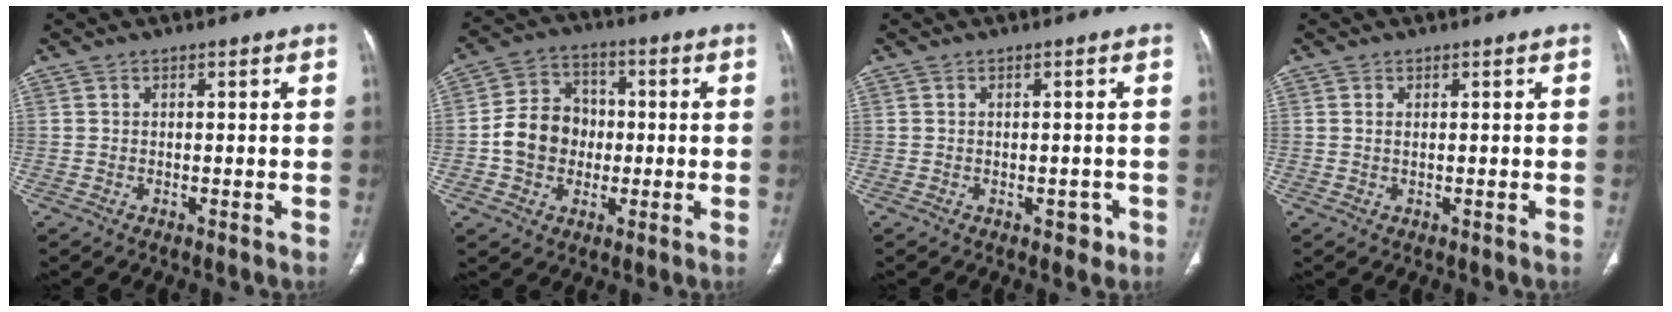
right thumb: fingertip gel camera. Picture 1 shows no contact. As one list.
[{"total": 10.6, "force": [-1.1, 9.1, 5.4], "torque": [-0.068, 0.026, -0.027]}, {"total": 2.1, "force": [-1.0, 1.4, 1.2], "torque": [-0.001, 0.003, -0.009]}, {"total": 0.7, "force": [0.2, 0.3, 0.6], "torque": [-0.018, 0.002, 0.006]}]